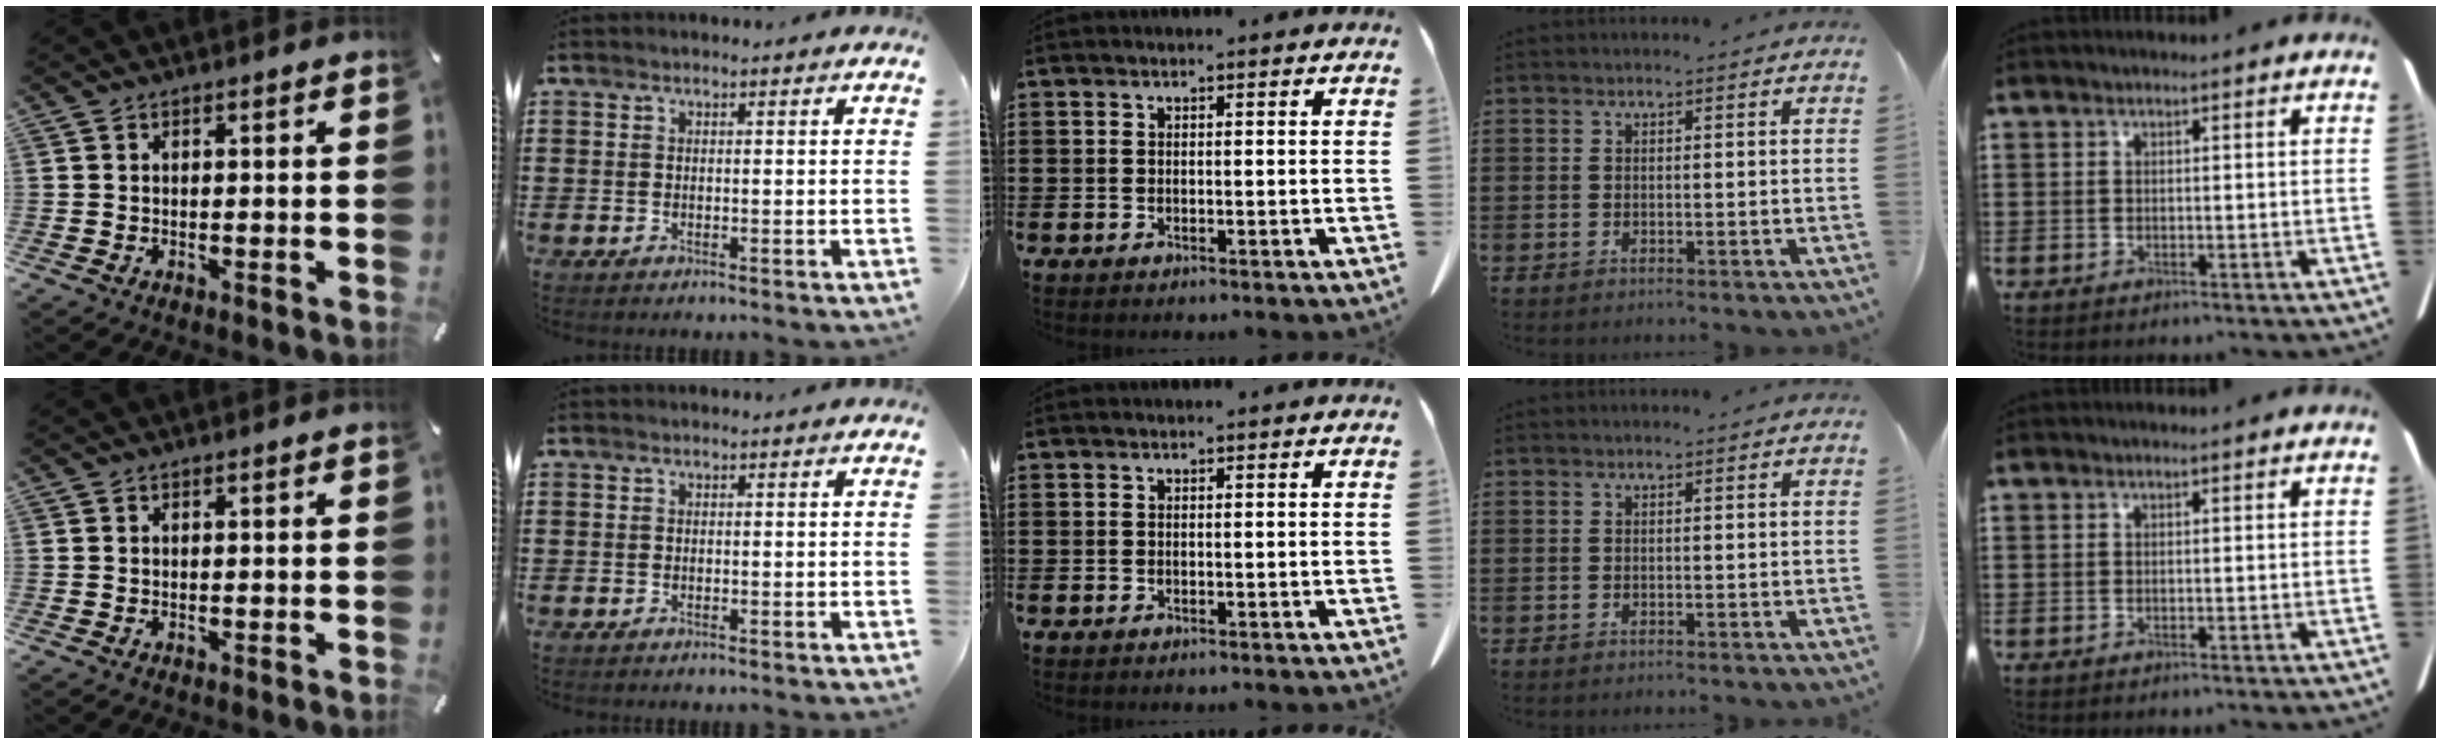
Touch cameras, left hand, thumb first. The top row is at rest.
{}